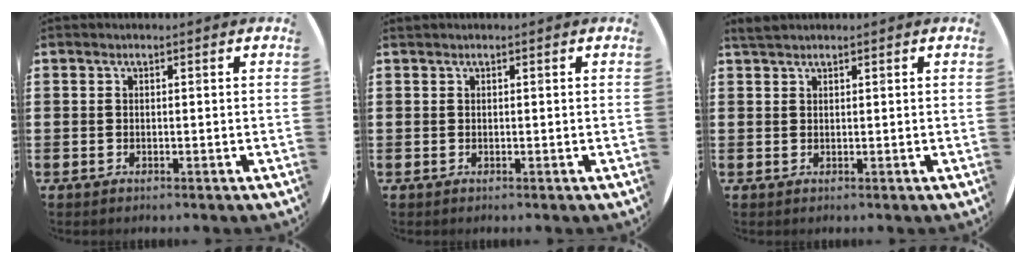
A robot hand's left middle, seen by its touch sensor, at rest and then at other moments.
{"total": 0.0}
{"total": 1.3, "force": [1.2, 0.1, 0.4], "torque": [-0.010, 0.003, 0.023]}